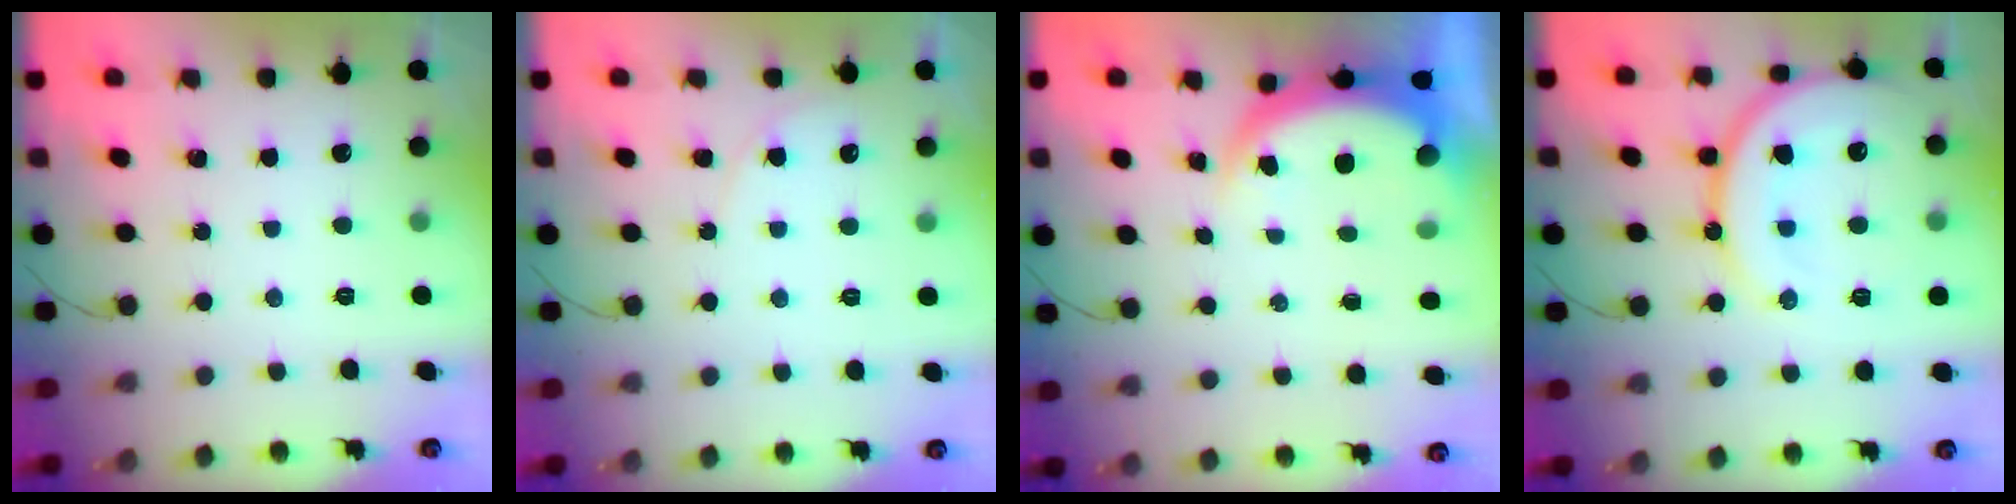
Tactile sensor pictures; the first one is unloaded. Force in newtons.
{"total": 3.9, "press": 3.9, "slide": 0.3}
{"total": 5.6, "press": 5.5, "slide": 0.5}
{"total": 16.6, "press": 16.5, "slide": 1.6}